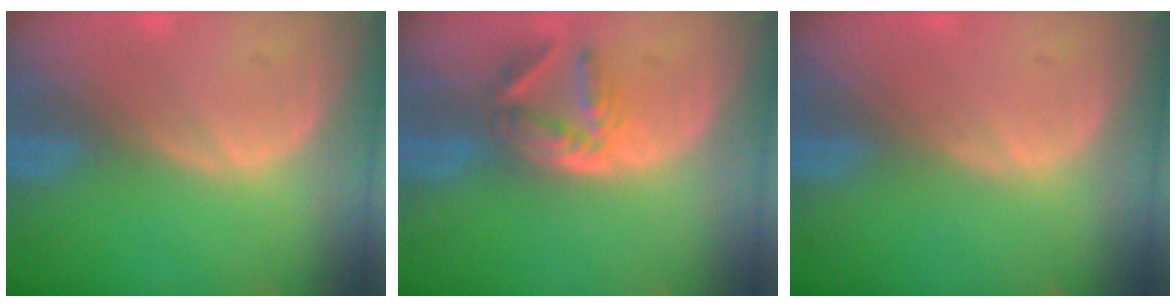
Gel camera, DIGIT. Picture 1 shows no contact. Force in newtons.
{"total": 5.8, "press": 5.0, "slide": 2.9}
{"total": 0.0}